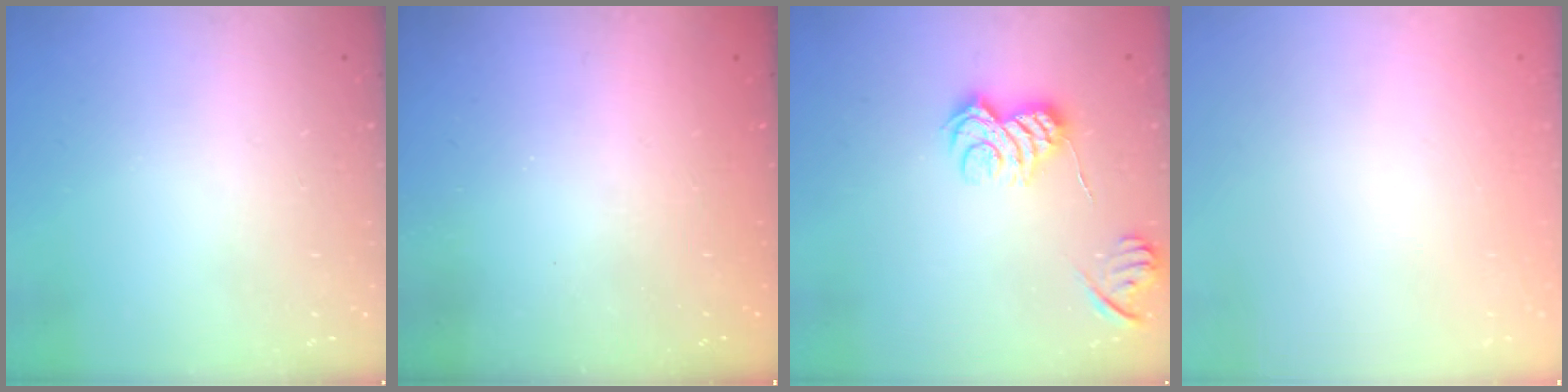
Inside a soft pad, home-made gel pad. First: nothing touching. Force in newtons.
{"total": 2.5, "press": 2.4, "slide": 0.7}
{"total": 8.5, "press": 8.5, "slide": 0.6}
{"total": 2.7, "press": 2.6, "slide": 0.8}